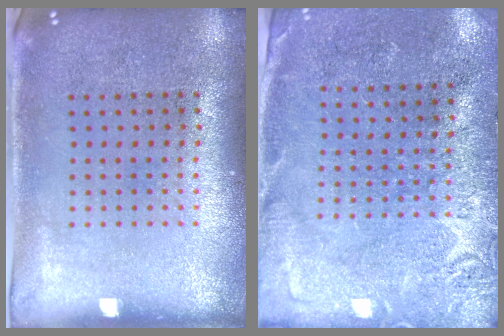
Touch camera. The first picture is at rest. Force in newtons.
{"total": 2.7, "press": 2.7, "slide": 0.7}